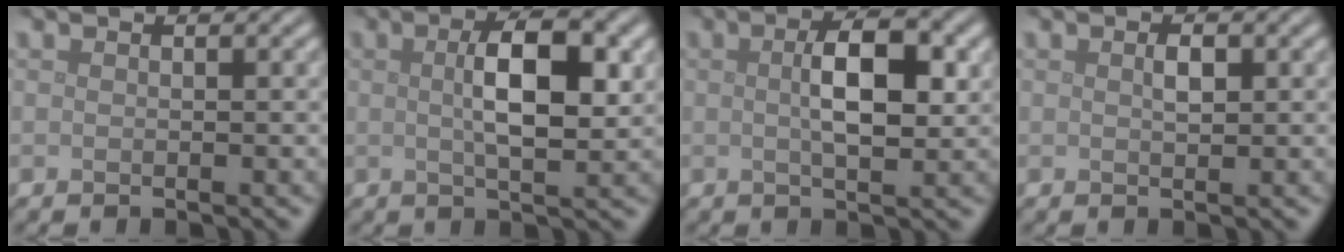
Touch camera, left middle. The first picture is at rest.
{"total": 6.0, "force": [1.0, 2.0, 5.6], "torque": [-0.093, 0.005, 0.016]}
{"total": 5.2, "force": [0.8, 1.9, 4.8], "torque": [-0.084, 0.004, 0.011]}
{"total": 1.2, "force": [0.3, 0.5, 1.1], "torque": [-0.022, 0.000, 0.007]}